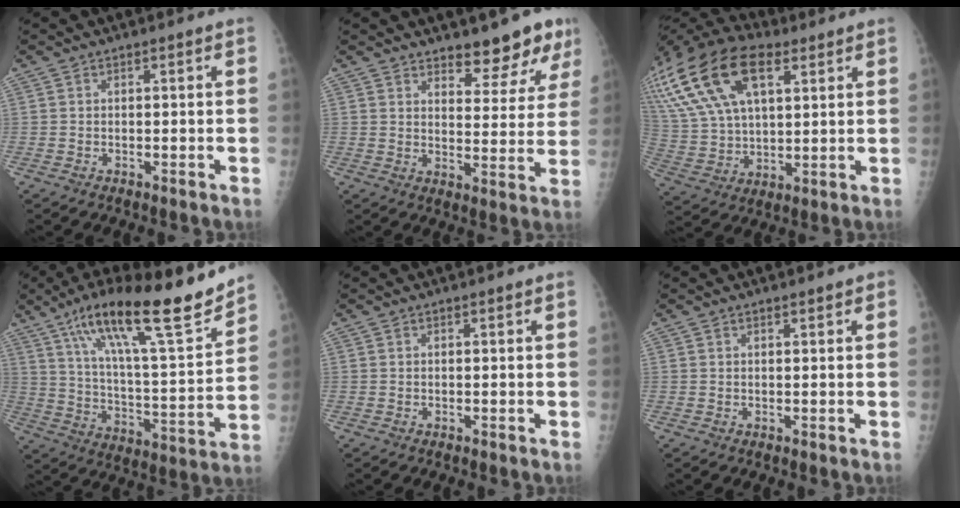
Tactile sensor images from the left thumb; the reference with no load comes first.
{"total": 9.5, "force": [7.6, 3.5, 4.6], "torque": [-0.021, -0.054, 0.101]}
{"total": 27.9, "force": [12.7, 15.3, 19.6], "torque": [-0.425, 0.028, 0.235]}
{"total": 23.7, "force": [16.5, 4.0, 16.6], "torque": [-0.249, -0.064, 0.276]}
{"total": 0.0}
{"total": 0.9, "force": [0.6, 0.3, 0.6], "torque": [-0.006, 0.000, 0.007]}